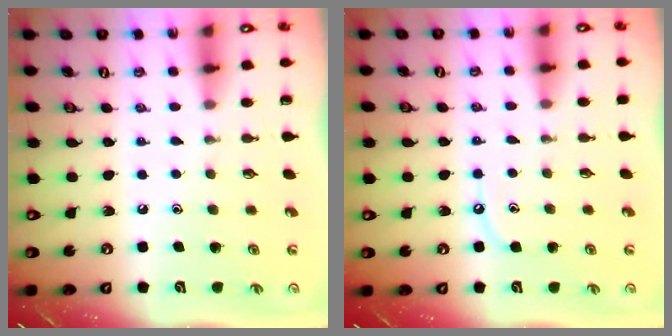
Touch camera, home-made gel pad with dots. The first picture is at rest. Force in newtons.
{"total": 5.0, "press": 4.9, "slide": 0.5}